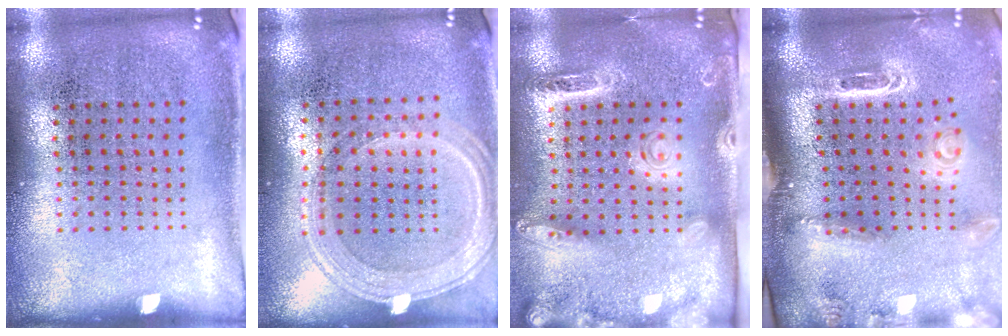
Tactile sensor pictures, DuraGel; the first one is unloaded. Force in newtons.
{"total": 1.2, "press": 1.2, "slide": 0.4}
{"total": 2.5, "press": 2.0, "slide": 1.5}
{"total": 3.1, "press": 2.1, "slide": 2.3}